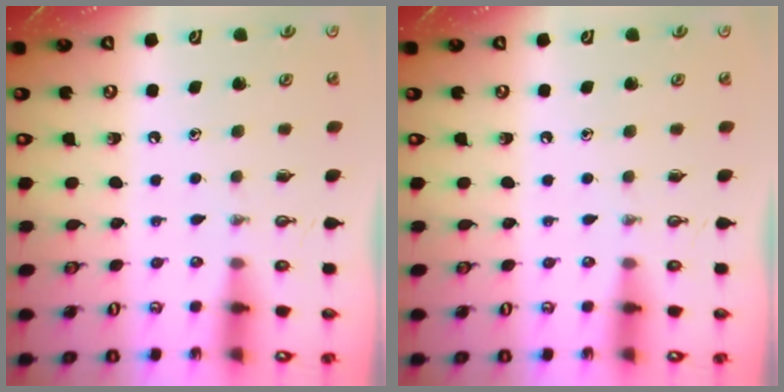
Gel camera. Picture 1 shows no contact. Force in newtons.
{"total": 0.0}